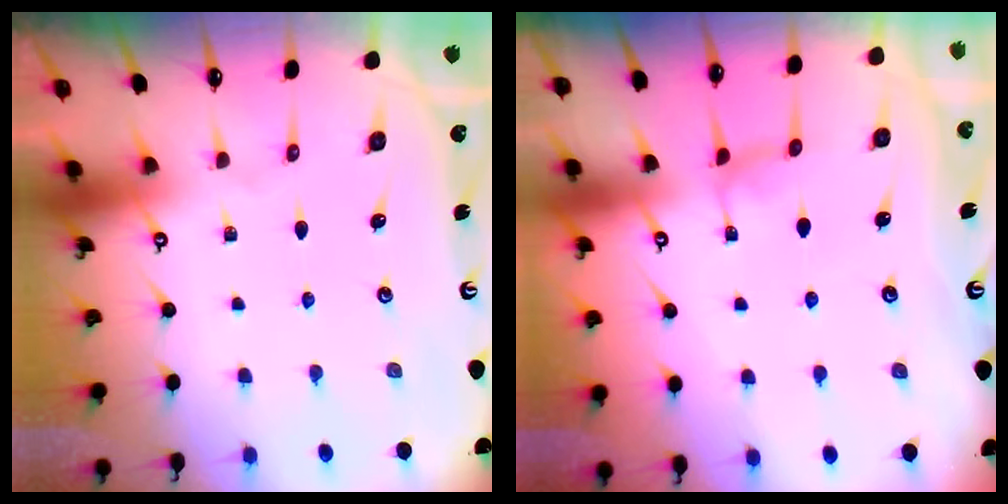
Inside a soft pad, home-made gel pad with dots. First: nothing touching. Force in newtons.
{"total": 1.1, "press": 1.0, "slide": 0.3}